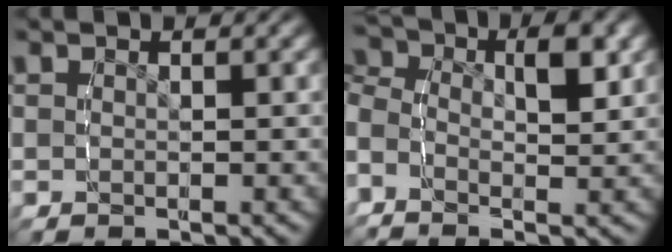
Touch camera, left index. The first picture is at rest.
{"total": 5.5, "force": [0.0, 3.9, 3.8], "torque": [-0.078, 0.000, -0.015]}